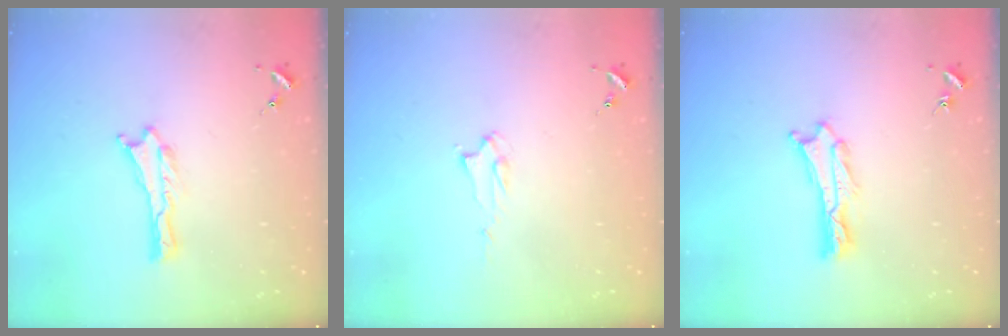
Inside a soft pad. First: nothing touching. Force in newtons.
{"total": 2.0, "press": 2.0, "slide": 0.2}
{"total": 1.1, "press": 1.1, "slide": 0.2}